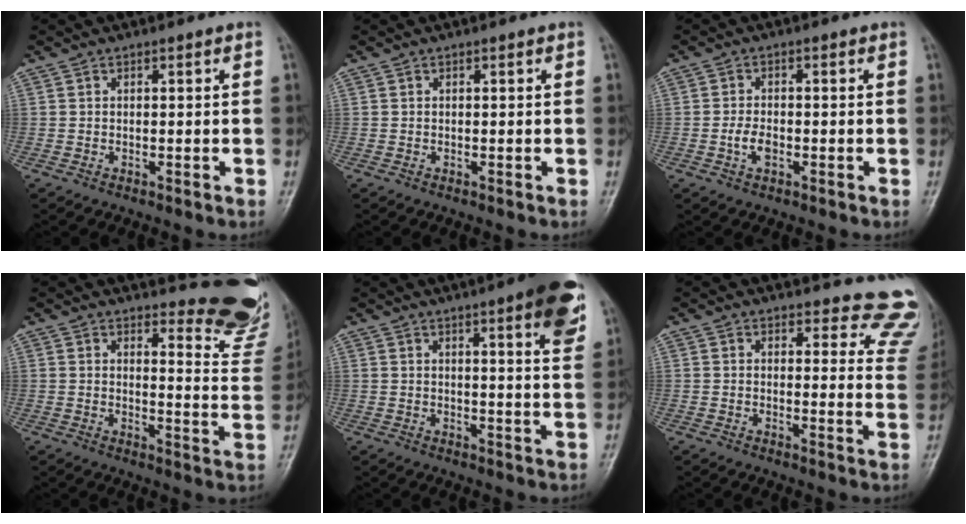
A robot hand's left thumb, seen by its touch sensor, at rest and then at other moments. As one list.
[{"total": 0.0}, {"total": 2.9, "force": [-0.8, 1.7, 2.2], "torque": [-0.040, 0.005, -0.017]}, {"total": 14.2, "force": [13.7, 2.5, 2.9], "torque": [0.002, -0.159, 0.138]}, {"total": 11.8, "force": [6.5, 2.0, 9.6], "torque": [-0.105, -0.027, 0.077]}, {"total": 12.9, "force": [12.4, 3.3, 0.7], "torque": [0.050, -0.120, 0.098]}]